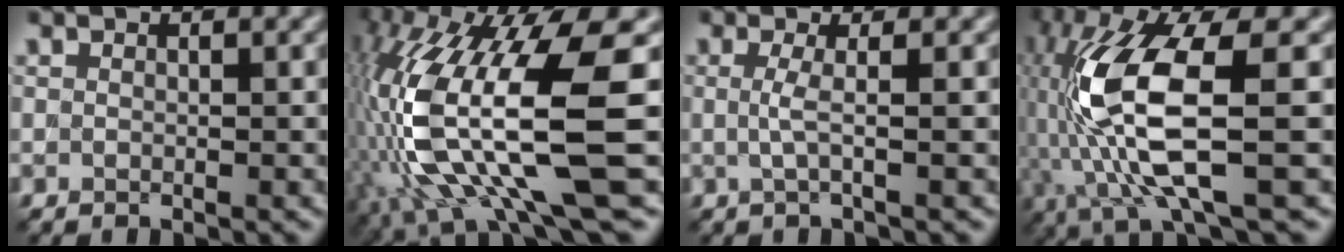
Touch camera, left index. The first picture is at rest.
{"total": 13.9, "force": [-1.1, 3.4, 13.4], "torque": [-0.271, -0.008, -0.011]}
{"total": 1.8, "force": [-0.1, 0.4, 1.8], "torque": [-0.037, -0.004, -0.005]}
{"total": 12.1, "force": [-1.5, 3.7, 11.4], "torque": [-0.248, -0.005, -0.029]}